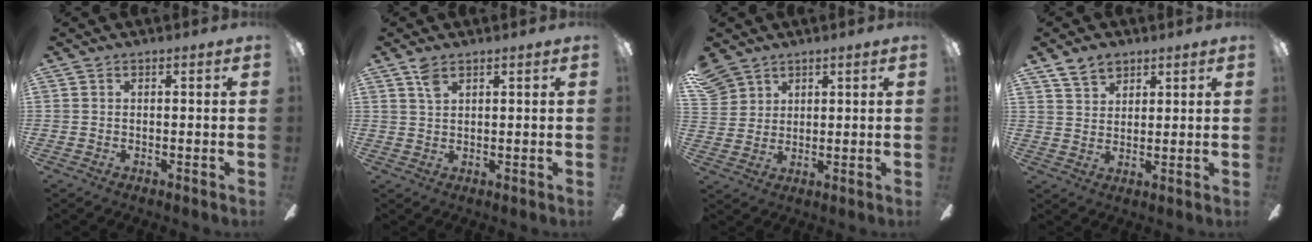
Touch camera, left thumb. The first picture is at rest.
{"total": 2.9, "force": [2.0, 1.2, 1.8], "torque": [-0.042, 0.001, 0.036]}
{"total": 5.5, "force": [4.2, 3.5, 0.9], "torque": [-0.035, -0.010, 0.083]}
{"total": 6.1, "force": [4.5, 3.6, 2.1], "torque": [-0.041, -0.011, 0.083]}